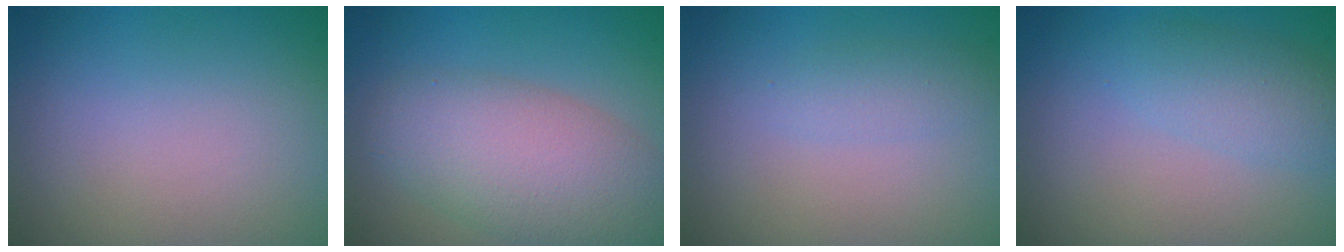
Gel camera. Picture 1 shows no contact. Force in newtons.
{"total": 7.0, "press": 7.0, "slide": 0.4}
{"total": 1.5, "press": 1.5, "slide": 0.1}
{"total": 2.8, "press": 2.8, "slide": 0.1}